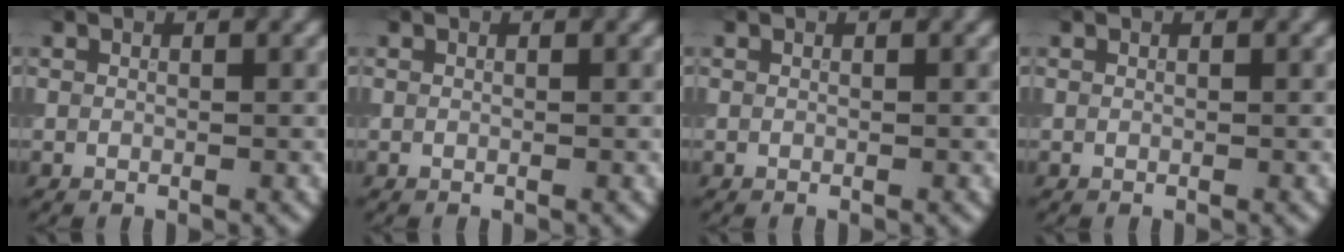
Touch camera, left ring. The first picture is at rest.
{"total": 0.0}
{"total": 0.0}
{"total": 0.0}